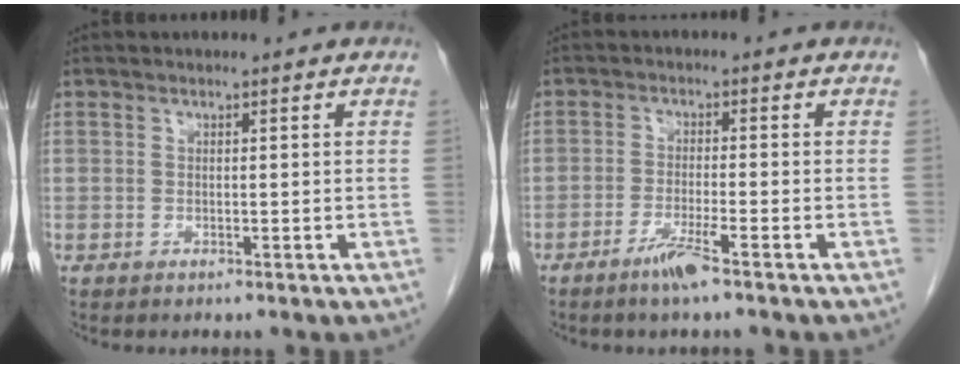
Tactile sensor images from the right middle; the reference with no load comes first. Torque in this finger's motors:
{"motor_torque": [0.14, -0.02, 0.10, 0.04]}